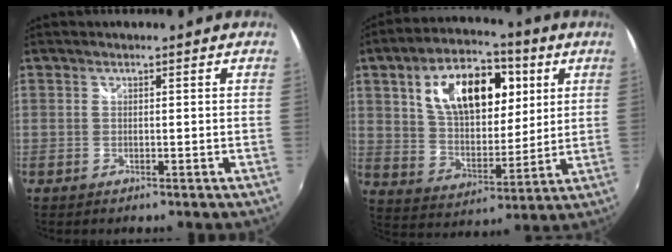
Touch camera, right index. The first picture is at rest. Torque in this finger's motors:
{"motor_torque": [1.28, 0.86, 0.85, 0.15]}